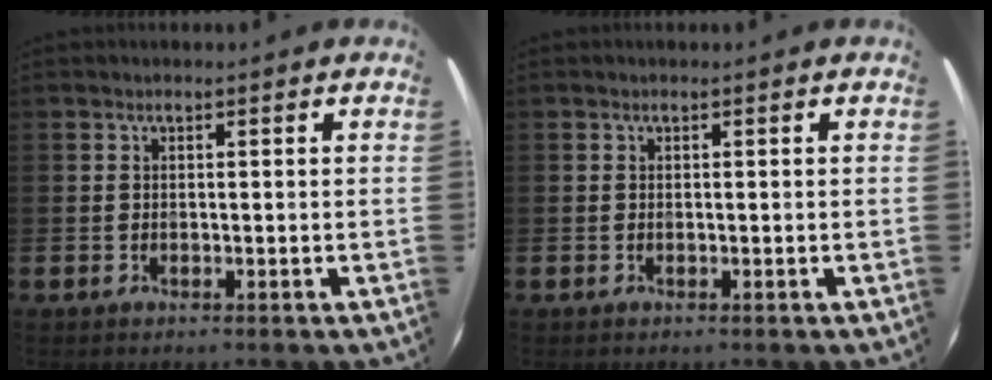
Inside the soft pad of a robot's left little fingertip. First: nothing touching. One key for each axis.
{"total": 0.0}